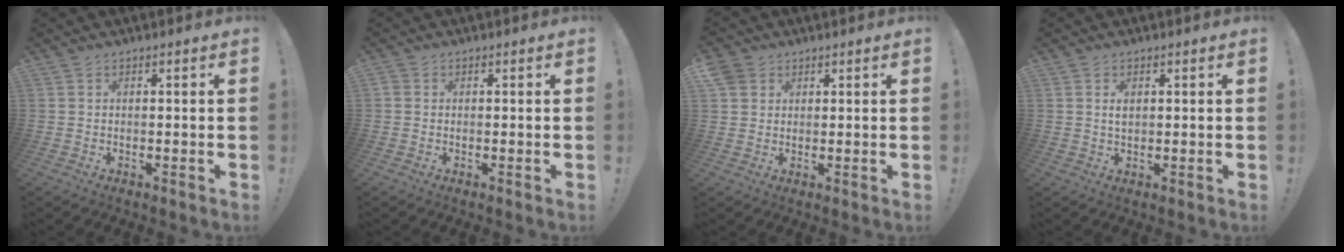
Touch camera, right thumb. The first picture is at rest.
{"total": 1.0, "force": [0.0, 0.9, 0.3], "torque": [-0.010, 0.004, 0.002]}
{"total": 4.3, "force": [2.2, 3.4, 1.2], "torque": [-0.020, -0.006, 0.044]}
{"total": 1.9, "force": [0.5, 1.2, 1.3], "torque": [-0.023, 0.003, 0.007]}